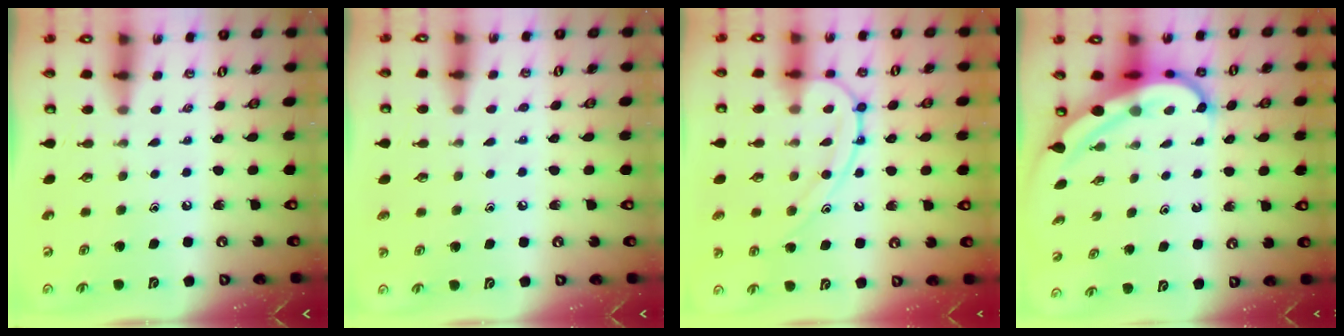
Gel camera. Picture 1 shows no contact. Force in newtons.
{"total": 4.2, "press": 4.0, "slide": 1.0}
{"total": 12.6, "press": 12.6, "slide": 0.5}
{"total": 6.5, "press": 6.5, "slide": 0.8}